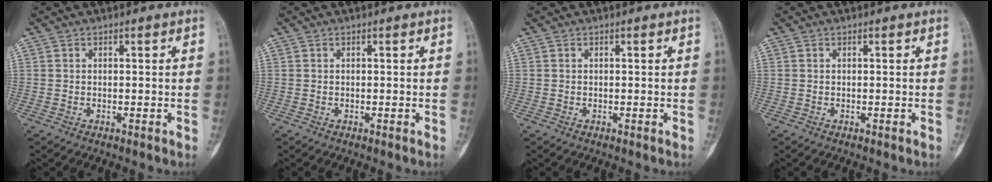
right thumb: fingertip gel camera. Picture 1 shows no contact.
{"total": 0.0}
{"total": 0.0}
{"total": 0.0}